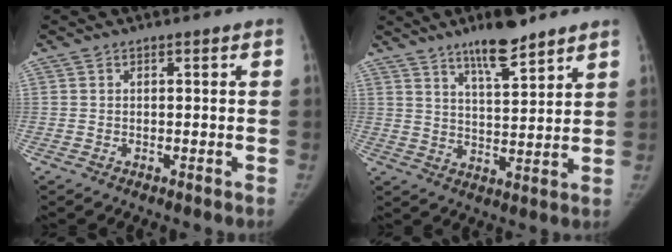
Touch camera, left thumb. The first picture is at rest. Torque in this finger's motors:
{"motor_torque": [0.30, -0.56, 1.19, -1.17, 0.11]}